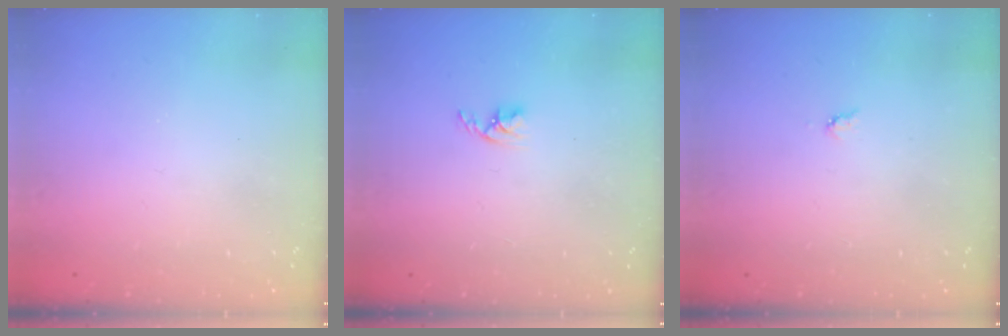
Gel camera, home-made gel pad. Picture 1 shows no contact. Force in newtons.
{"total": 2.7, "press": 2.7, "slide": 0.5}
{"total": 3.9, "press": 3.8, "slide": 0.5}